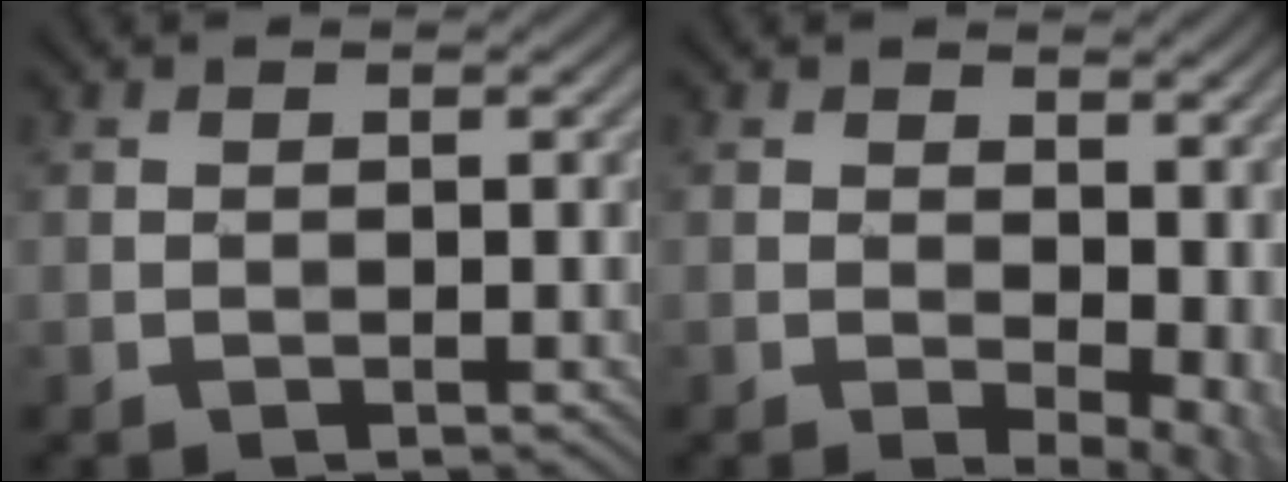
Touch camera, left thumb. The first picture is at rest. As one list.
[{"total": 7.6, "force": [0.6, 4.4, 6.1], "torque": [-0.075, -0.009, 0.024]}]